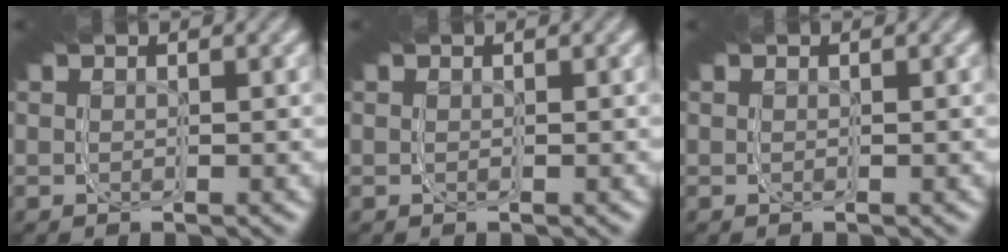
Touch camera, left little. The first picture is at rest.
{"total": 0.0}
{"total": 0.0}